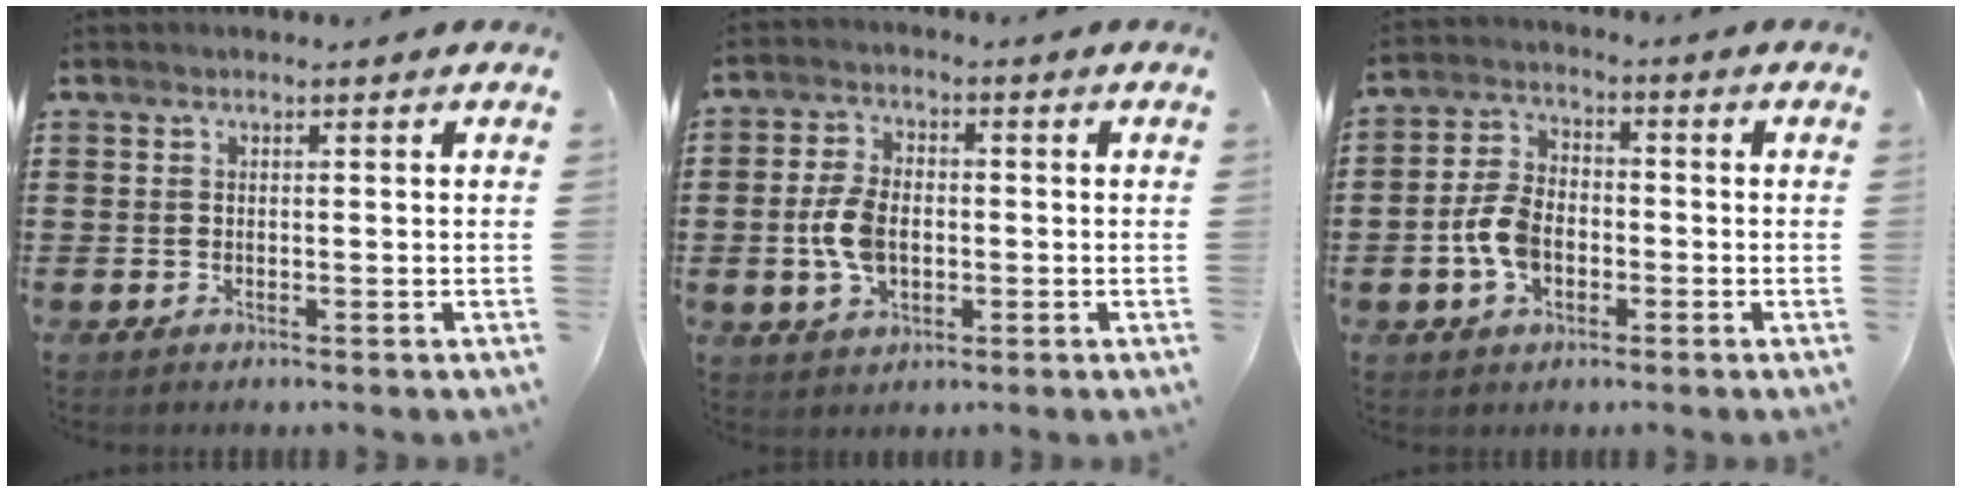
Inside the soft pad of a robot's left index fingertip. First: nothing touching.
{"total": 6.3, "force": [-0.8, 3.9, 4.9], "torque": [-0.125, -0.003, -0.022]}
{"total": 6.3, "force": [-1.8, 4.1, 4.4], "torque": [-0.114, 0.001, -0.040]}